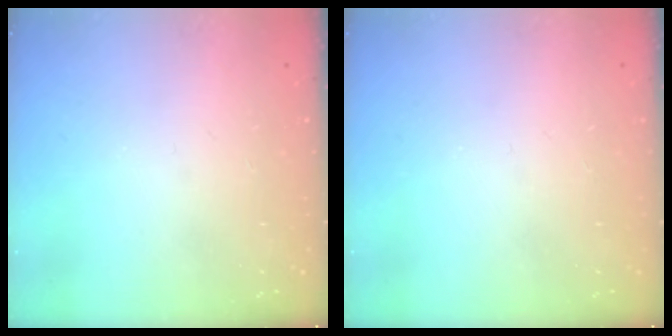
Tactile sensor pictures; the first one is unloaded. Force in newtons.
{"total": 0.0}